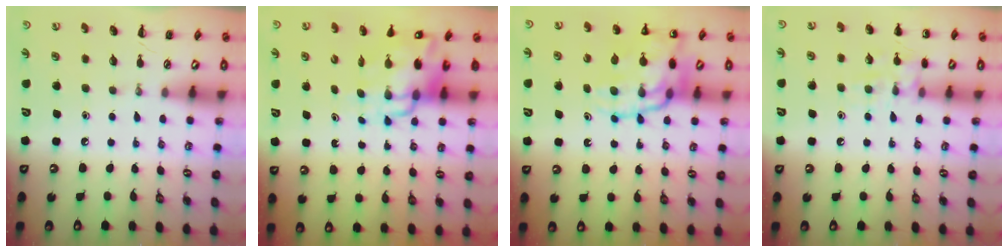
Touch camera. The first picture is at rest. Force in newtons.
{"total": 12.8, "press": 12.1, "slide": 4.0}
{"total": 17.5, "press": 17.3, "slide": 2.9}
{"total": 9.9, "press": 9.9, "slide": 0.8}